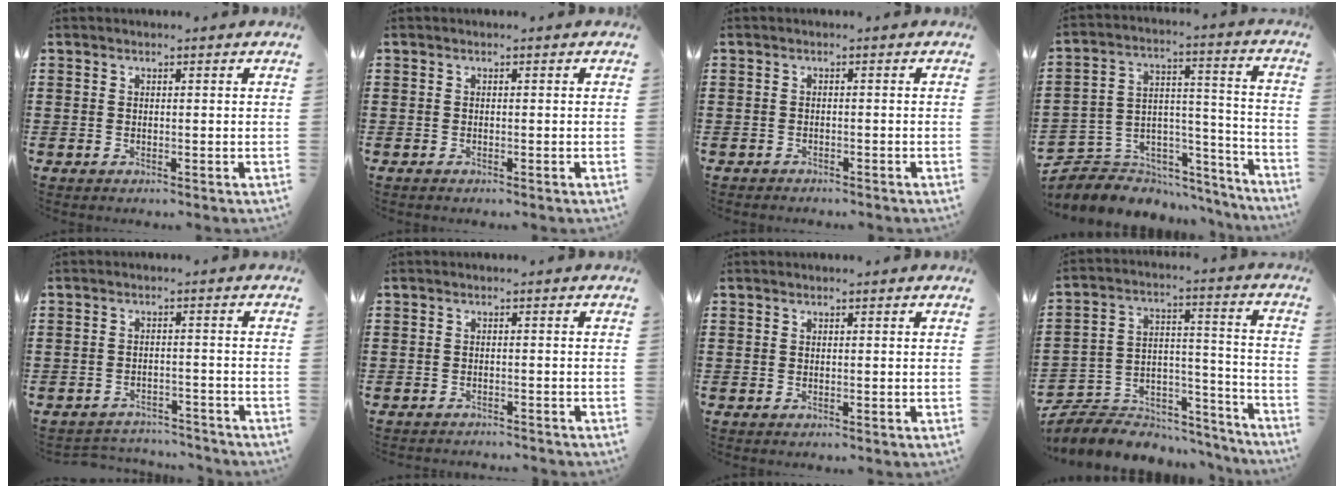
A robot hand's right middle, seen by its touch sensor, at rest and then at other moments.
{"total": 0.0}
{"total": 1.0, "force": [-1.0, 0.3, -0.1], "torque": [-0.001, 0.004, -0.023]}
{"total": 5.1, "force": [-4.0, 3.2, -0.2], "torque": [-0.012, -0.003, -0.080]}
{"total": 3.1, "force": [-3.0, 0.5, -0.1], "torque": [-0.006, 0.000, -0.065]}
{"total": 1.6, "force": [-1.6, 0.2, -0.3], "torque": [0.001, 0.005, -0.037]}
{"total": 0.0}
{"total": 6.3, "force": [-5.7, 2.7, 0.8], "torque": [-0.022, -0.001, -0.112]}